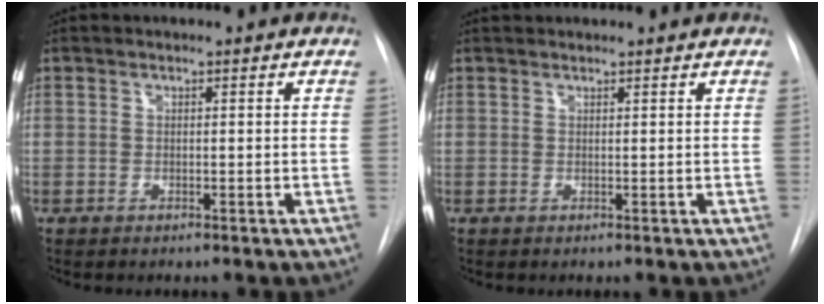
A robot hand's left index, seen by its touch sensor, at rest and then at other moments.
{"total": 2.0, "force": [2.0, 0.2, 0.5], "torque": [-0.005, 0.027, 0.030]}